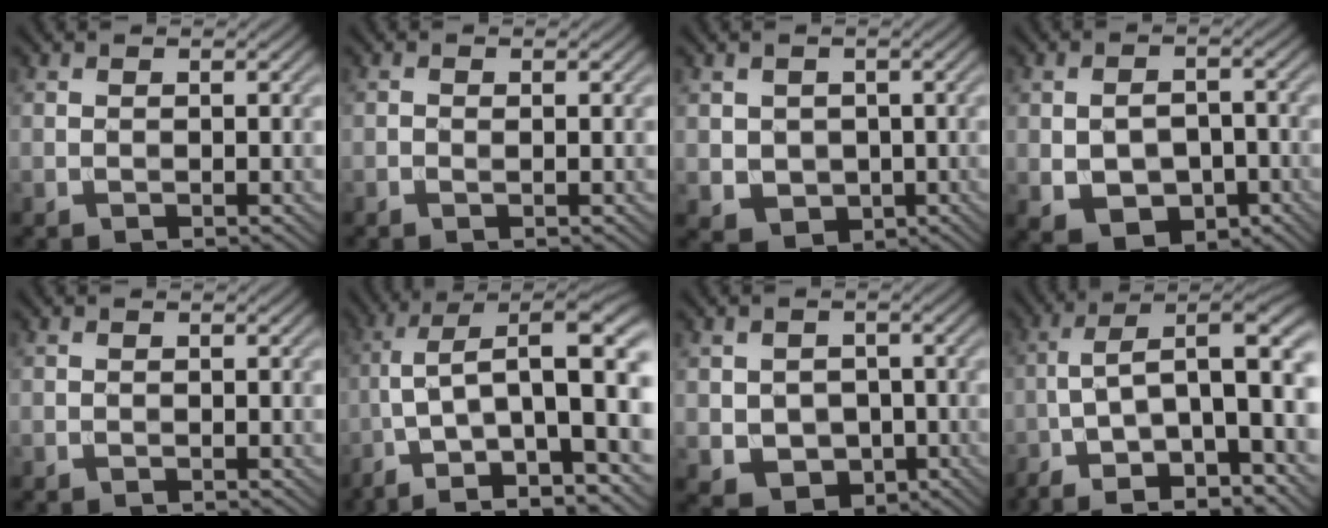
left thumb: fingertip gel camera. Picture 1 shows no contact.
{"total": 0.6, "force": [-0.1, 0.1, 0.6], "torque": [-0.011, -0.001, -0.003]}
{"total": 3.7, "force": [0.1, 3.4, 1.4], "torque": [-0.049, -0.012, -0.001]}
{"total": 6.4, "force": [-2.1, 4.3, 4.3], "torque": [-0.082, -0.014, -0.029]}
{"total": 0.0}
{"total": 15.5, "force": [-2.4, 6.5, 13.9], "torque": [-0.252, -0.001, -0.038]}
{"total": 5.3, "force": [-1.1, 4.5, 2.5], "torque": [-0.066, -0.020, -0.021]}
{"total": 14.9, "force": [-3.6, 4.8, 13.7], "torque": [-0.244, 0.006, -0.052]}